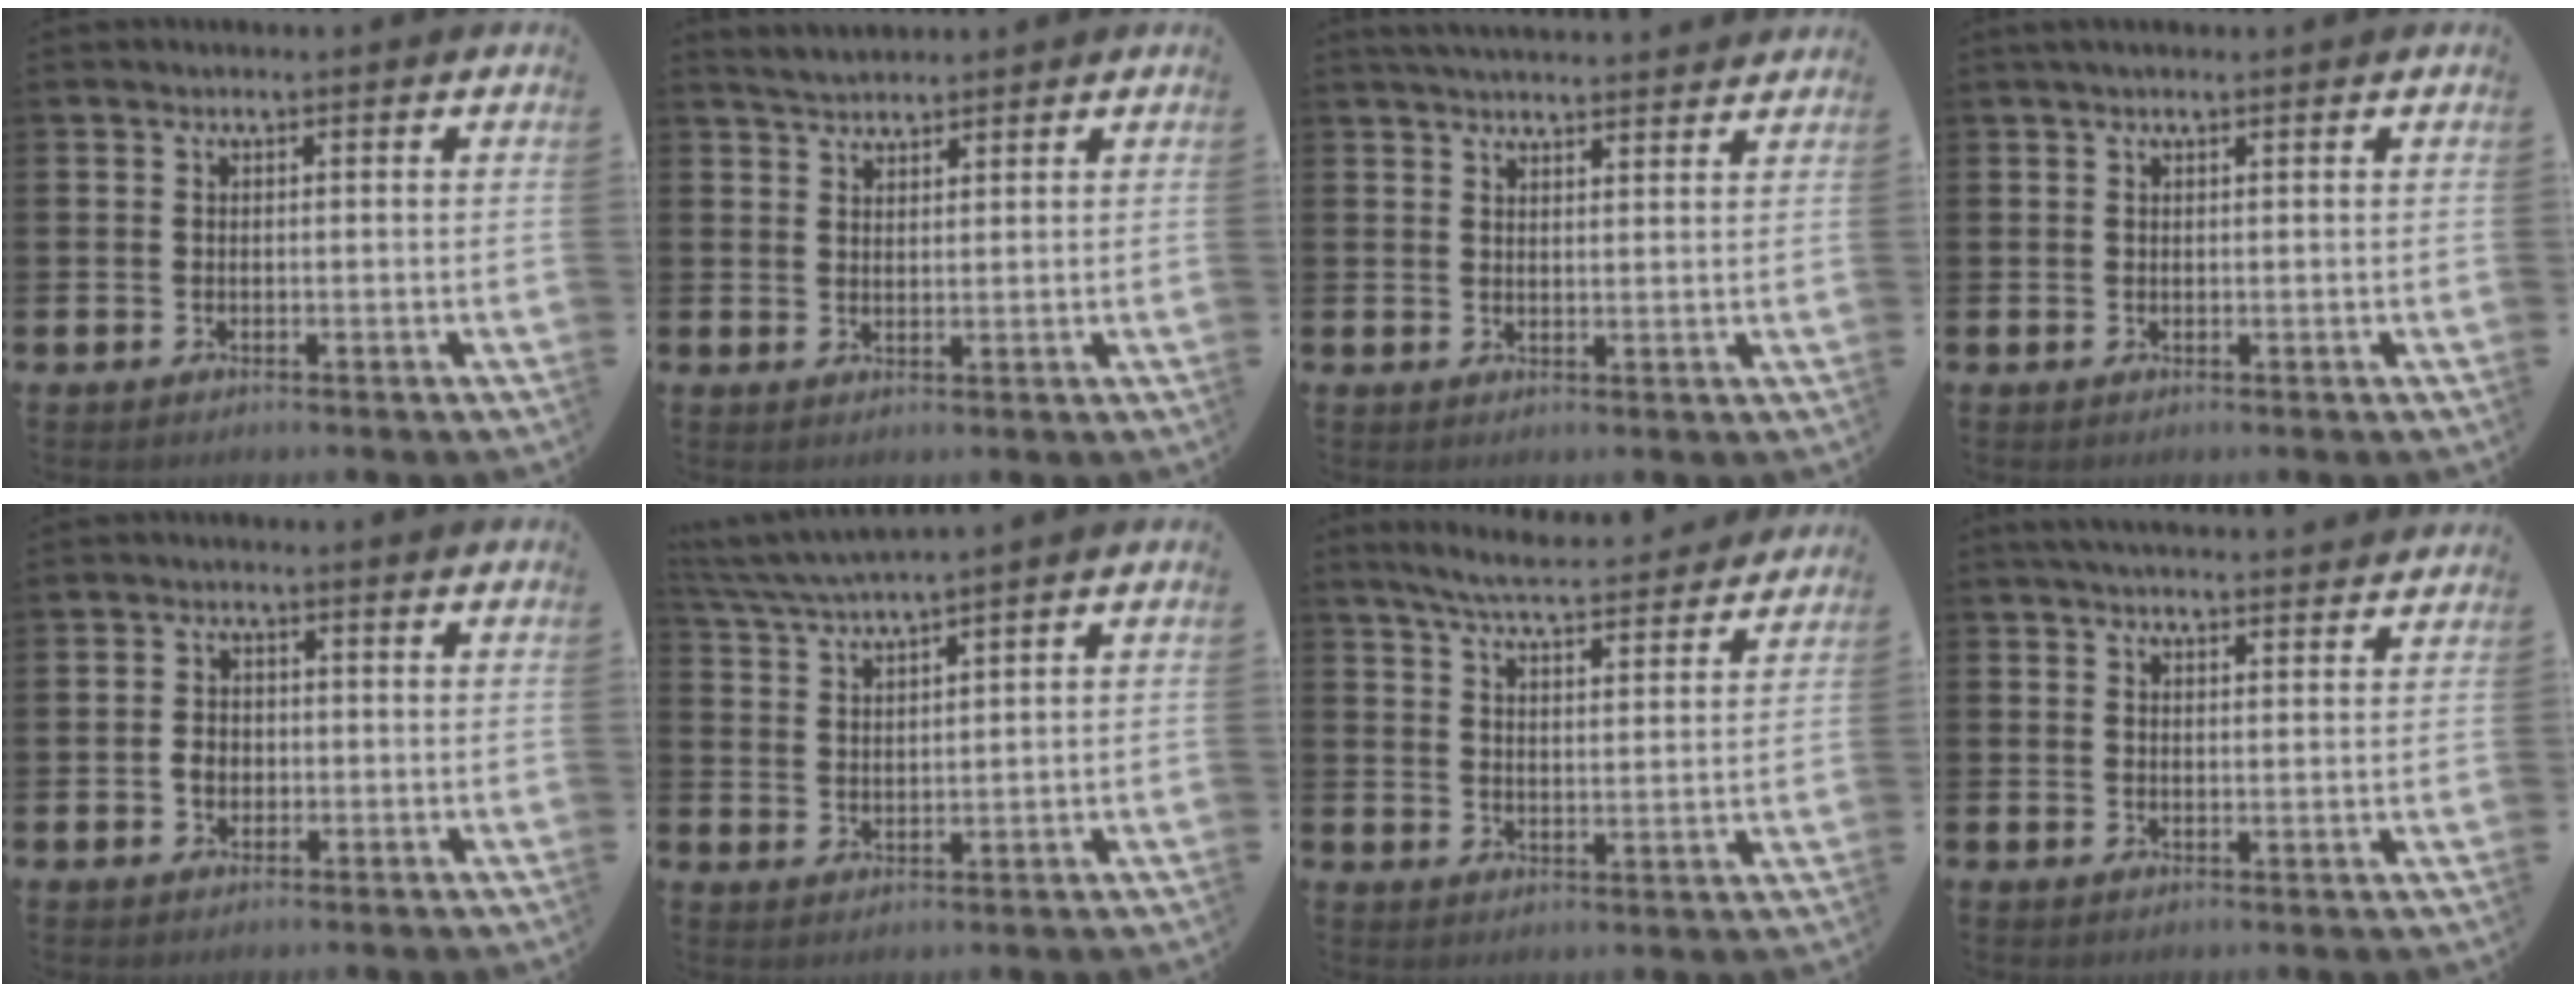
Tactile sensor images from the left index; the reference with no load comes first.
{"total": 3.3, "force": [3.2, 0.5, 0.2], "torque": [-0.010, -0.009, 0.059]}
{"total": 3.7, "force": [3.7, 0.0, 0.2], "torque": [-0.013, -0.017, 0.068]}
{"total": 1.1, "force": [0.9, 0.2, 0.6], "torque": [-0.011, 0.002, 0.016]}
{"total": 2.5, "force": [-0.4, 2.1, 1.4], "torque": [-0.012, 0.000, -0.013]}
{"total": 4.2, "force": [4.0, -0.6, 1.1], "torque": [-0.043, -0.020, 0.071]}
{"total": 6.4, "force": [6.1, 0.5, 2.1], "torque": [-0.062, -0.042, 0.104]}
{"total": 4.1, "force": [4.0, 0.0, 0.4], "torque": [-0.018, -0.020, 0.074]}